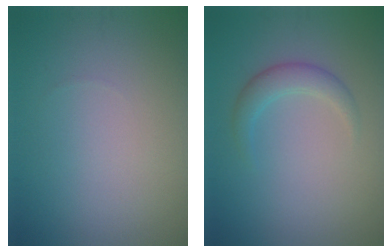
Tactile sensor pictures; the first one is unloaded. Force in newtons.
{"total": 2.2, "press": 2.2, "slide": 0.1}